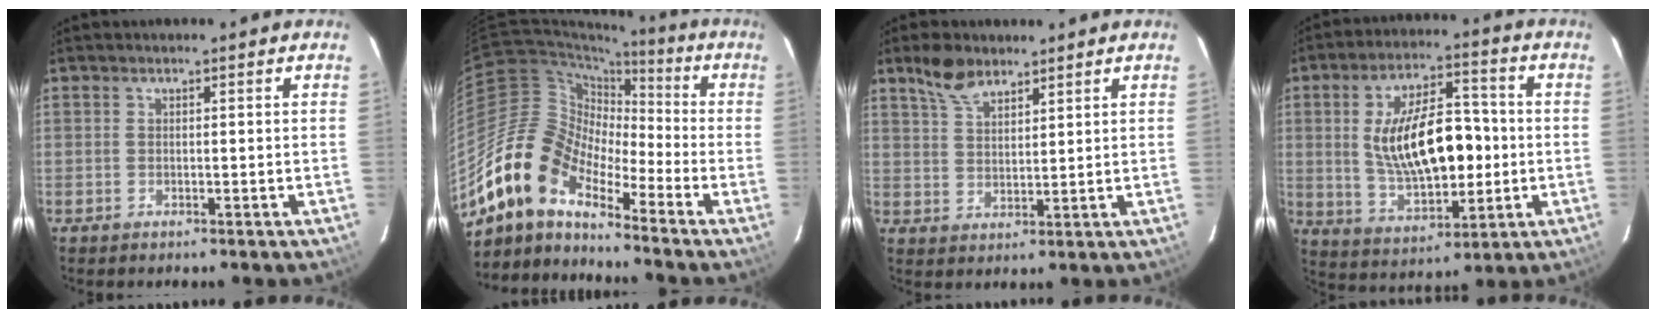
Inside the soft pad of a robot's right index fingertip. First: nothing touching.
{"total": 15.0, "force": [-11.2, 6.2, 7.8], "torque": [-0.135, 0.004, -0.230]}
{"total": 6.2, "force": [4.7, 2.8, 3.0], "torque": [-0.056, 0.011, 0.091]}
{"total": 16.8, "force": [0.1, 7.9, 14.8], "torque": [-0.267, 0.008, 0.020]}